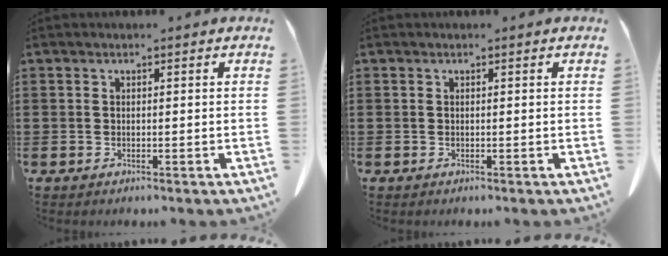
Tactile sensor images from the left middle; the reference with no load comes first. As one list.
[{"total": 0.0}]